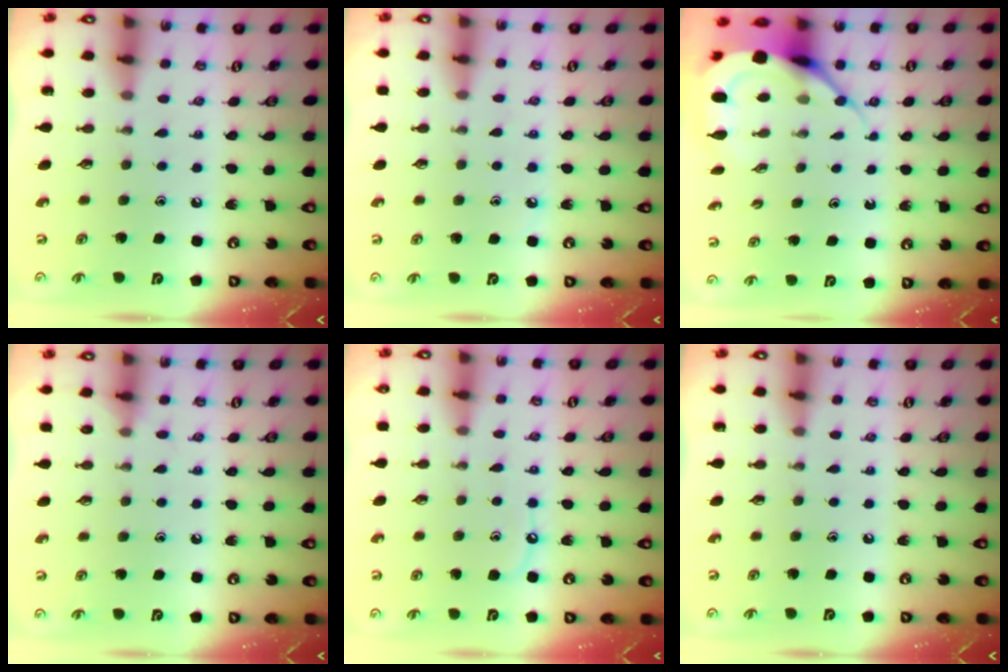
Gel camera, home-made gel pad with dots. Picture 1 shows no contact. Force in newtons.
{"total": 5.0, "press": 4.9, "slide": 0.8}
{"total": 7.3, "press": 7.3, "slide": 0.6}
{"total": 5.1, "press": 5.1, "slide": 0.7}
{"total": 8.2, "press": 8.1, "slide": 0.8}
{"total": 0.0}